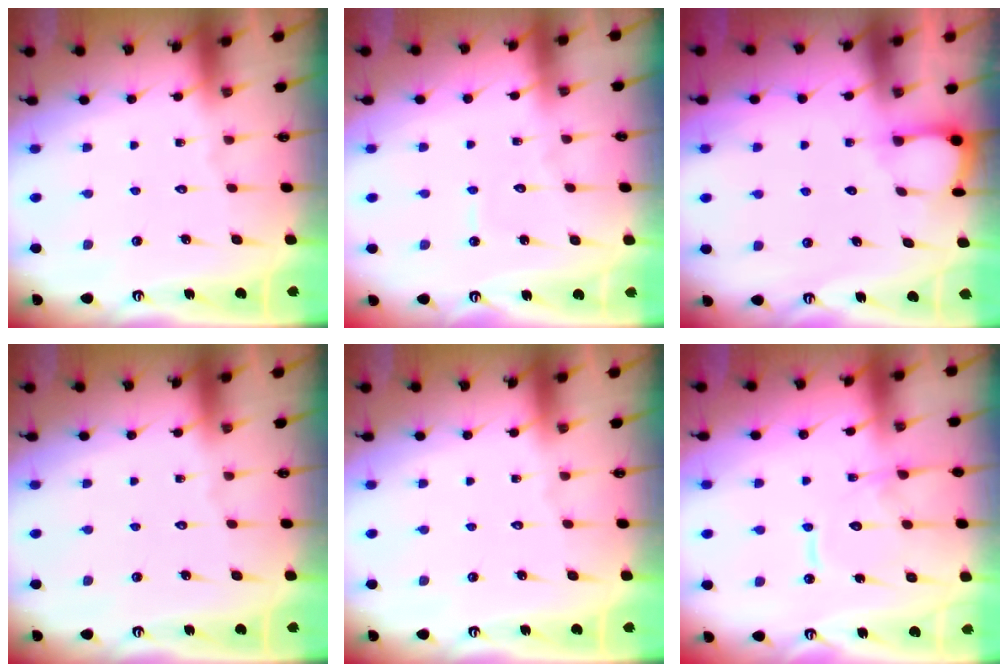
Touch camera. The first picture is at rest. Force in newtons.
{"total": 2.6, "press": 2.6, "slide": 0.3}
{"total": 4.6, "press": 4.6, "slide": 0.4}
{"total": 0.0}
{"total": 0.0}
{"total": 11.7, "press": 11.7, "slide": 1.0}